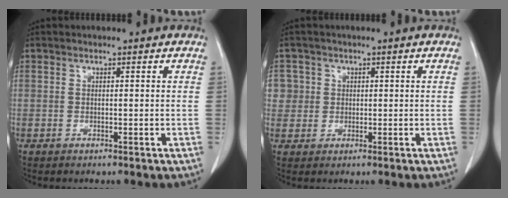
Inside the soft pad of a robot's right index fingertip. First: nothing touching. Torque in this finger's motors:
{"motor_torque": [0.07, 0.01, 0.00, 0.01]}